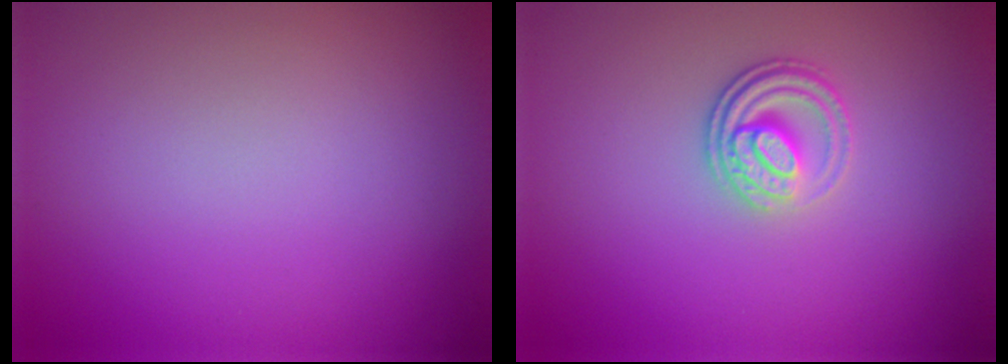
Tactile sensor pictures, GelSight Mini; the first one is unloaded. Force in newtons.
{"total": 3.0, "press": 2.4, "slide": 1.8}